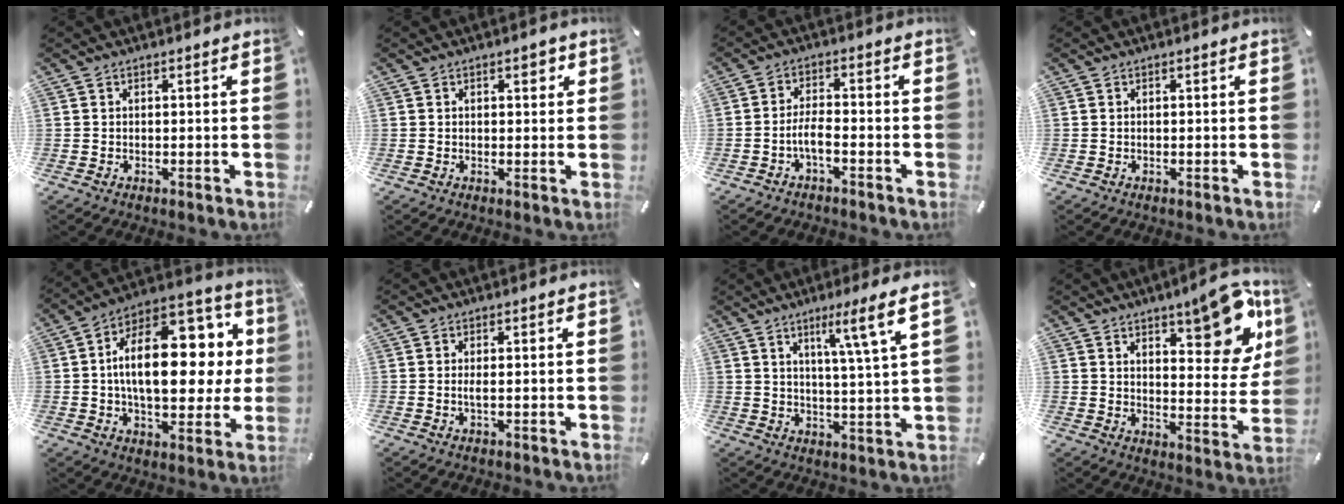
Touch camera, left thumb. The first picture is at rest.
{"total": 2.0, "force": [0.8, 1.1, 1.5], "torque": [-0.015, 0.000, 0.009]}
{"total": 4.7, "force": [-2.5, 1.6, 3.7], "torque": [-0.075, 0.010, -0.047]}
{"total": 0.0}
{"total": 24.3, "force": [4.0, 13.1, 20.0], "torque": [-0.324, -0.020, 0.066]}
{"total": 1.6, "force": [-0.1, 0.2, 1.6], "torque": [-0.031, -0.004, -0.002]}
{"total": 9.8, "force": [5.2, -0.6, 8.3], "torque": [-0.131, -0.027, 0.075]}
{"total": 15.6, "force": [9.7, 6.7, 10.2], "torque": [-0.114, -0.068, 0.160]}